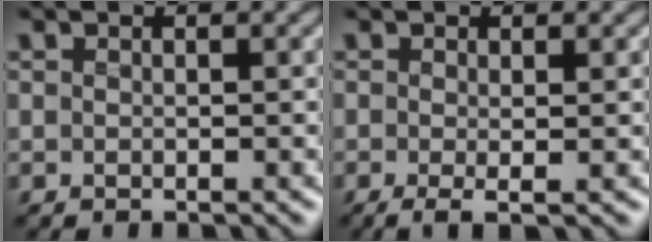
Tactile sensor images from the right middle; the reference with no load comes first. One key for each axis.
{"total": 1.6, "fx": -0.4, "fy": 0.2, "fz": 1.6, "tx": -0.027, "ty": -0.006, "tz": -0.008}